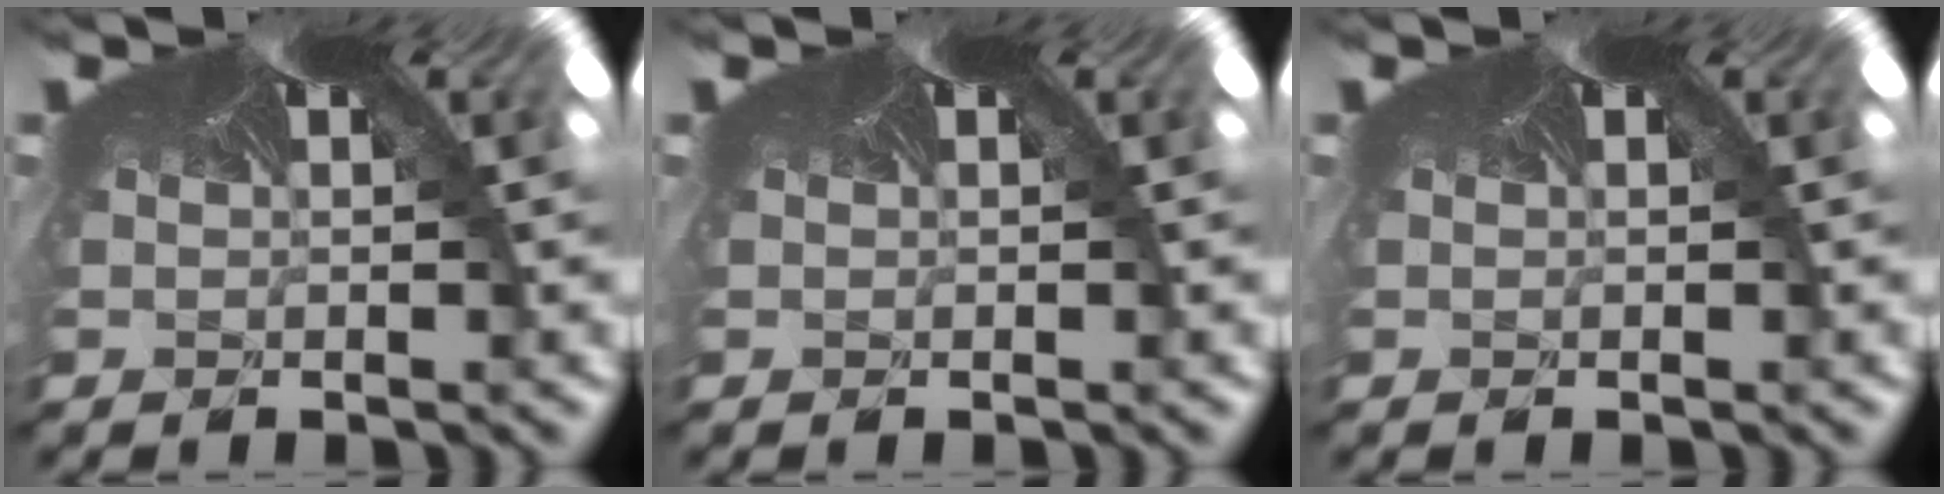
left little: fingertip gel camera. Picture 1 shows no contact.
{"total": 0.0}
{"total": 0.0}